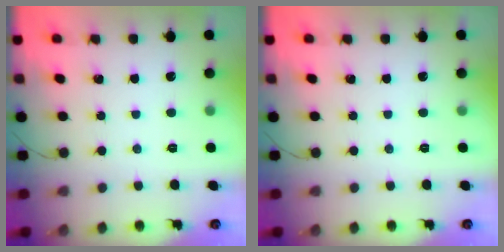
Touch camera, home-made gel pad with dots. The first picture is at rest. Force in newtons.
{"total": 0.0}